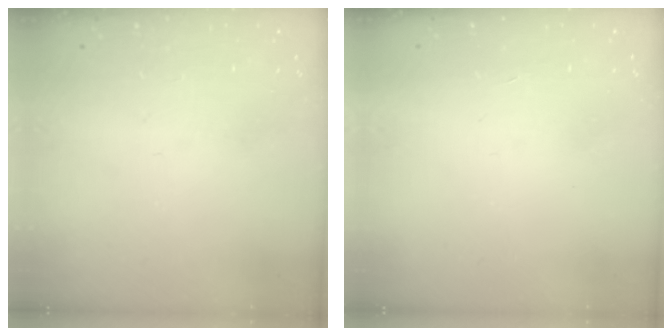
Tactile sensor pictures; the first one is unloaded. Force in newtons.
{"total": 1.6, "press": 1.6, "slide": 0.1}